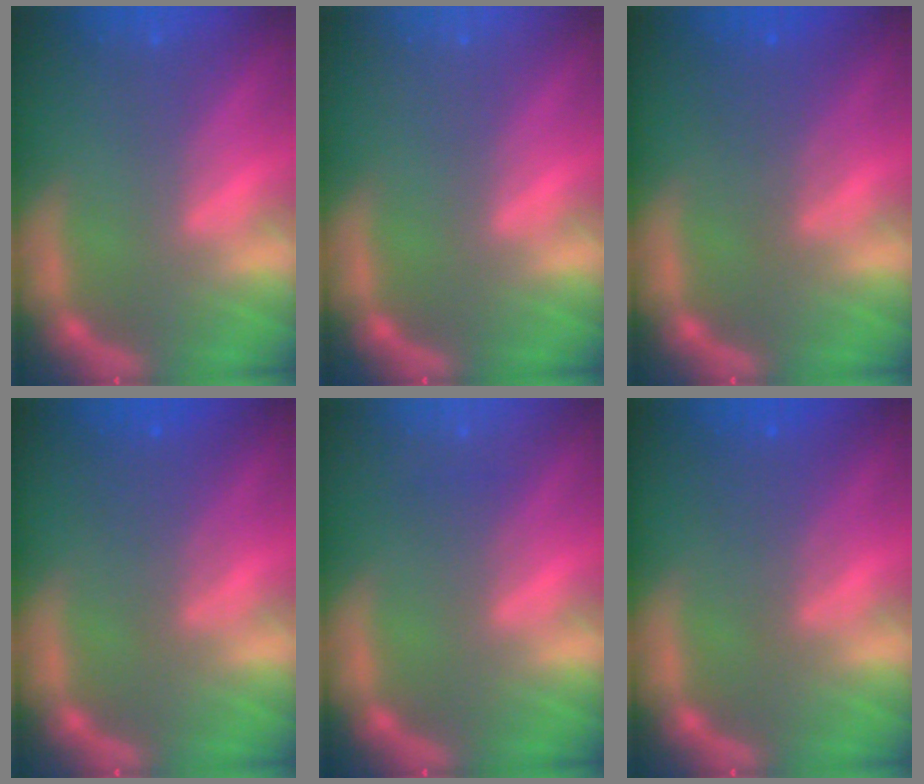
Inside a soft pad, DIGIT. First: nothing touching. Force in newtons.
{"total": 0.0}
{"total": 3.0}
{"total": 3.0}
{"total": 1.5}
{"total": 3.0}